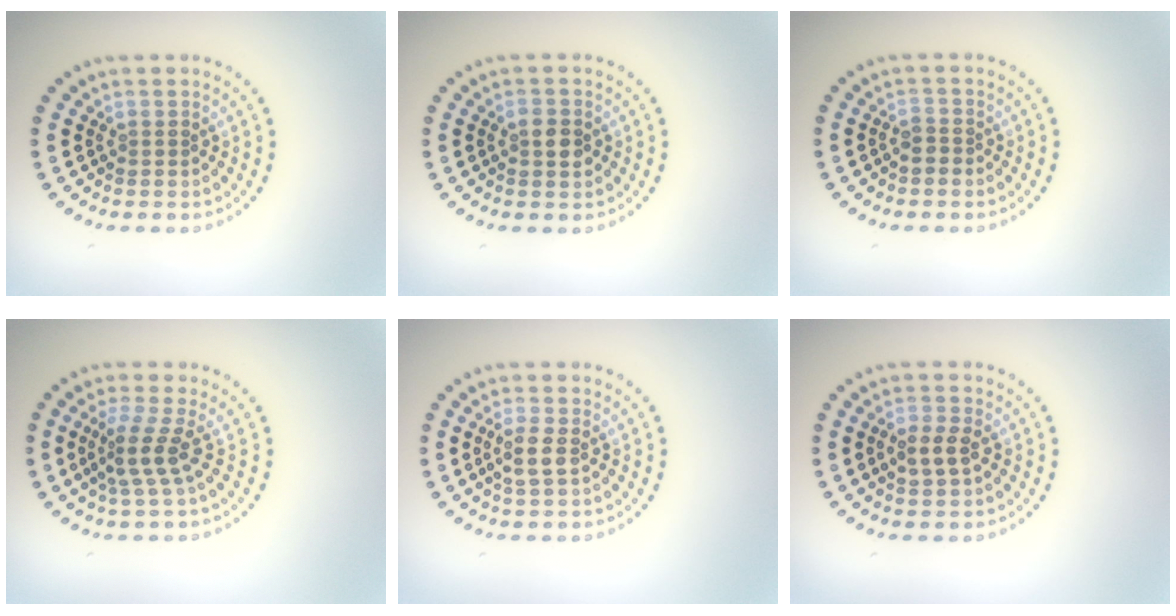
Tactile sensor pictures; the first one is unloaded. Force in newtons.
{"total": 2.2, "press": 2.2, "slide": 0.1}
{"total": 1.0, "press": 0.8, "slide": 0.6}
{"total": 2.9, "press": 2.0, "slide": 2.1}
{"total": 1.9, "press": 1.8, "slide": 0.6}
{"total": 2.2, "press": 2.2, "slide": 0.3}